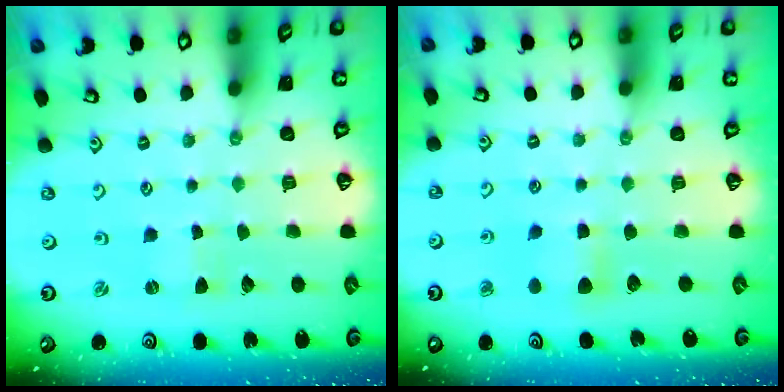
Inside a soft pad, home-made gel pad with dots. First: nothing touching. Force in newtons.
{"total": 5.3, "press": 5.3, "slide": 0.8}